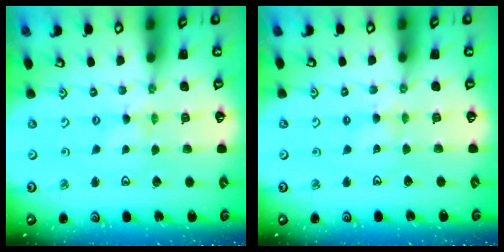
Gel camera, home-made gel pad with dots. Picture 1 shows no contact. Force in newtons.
{"total": 2.3, "press": 2.3, "slide": 0.4}